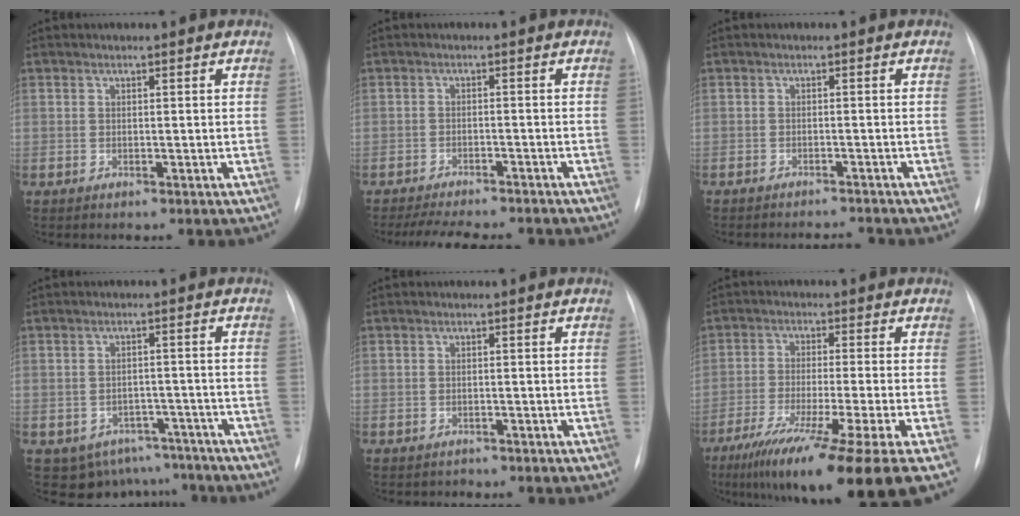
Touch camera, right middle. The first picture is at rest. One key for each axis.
{"total": 11.1, "fx": -9.9, "fy": 2.1, "fz": 4.5, "tx": -0.067, "ty": -0.005, "tz": -0.134}
{"total": 2.9, "fx": -2.9, "fy": -0.1, "fz": 0.1, "tx": 0.001, "ty": -0.010, "tz": -0.042}
{"total": 7.8, "fx": -6.0, "fy": 5.0, "fz": 0.3, "tx": 0.011, "ty": 0.022, "tz": -0.071}
{"total": 0.6, "fx": -0.4, "fy": 0.3, "fz": -0.4, "tx": 0.002, "ty": 0.000, "tz": -0.009}
{"total": 17.7, "fx": -11.7, "fy": -1.6, "fz": 13.2, "tx": -0.181, "ty": -0.057, "tz": -0.191}